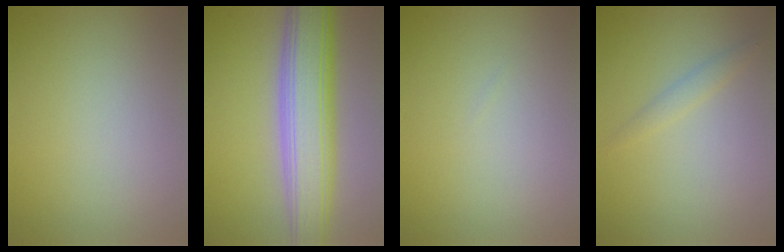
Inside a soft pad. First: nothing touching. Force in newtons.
{"total": 8.9, "press": 8.9, "slide": 0.6}
{"total": 0.0}
{"total": 1.5, "press": 1.5, "slide": 0.1}